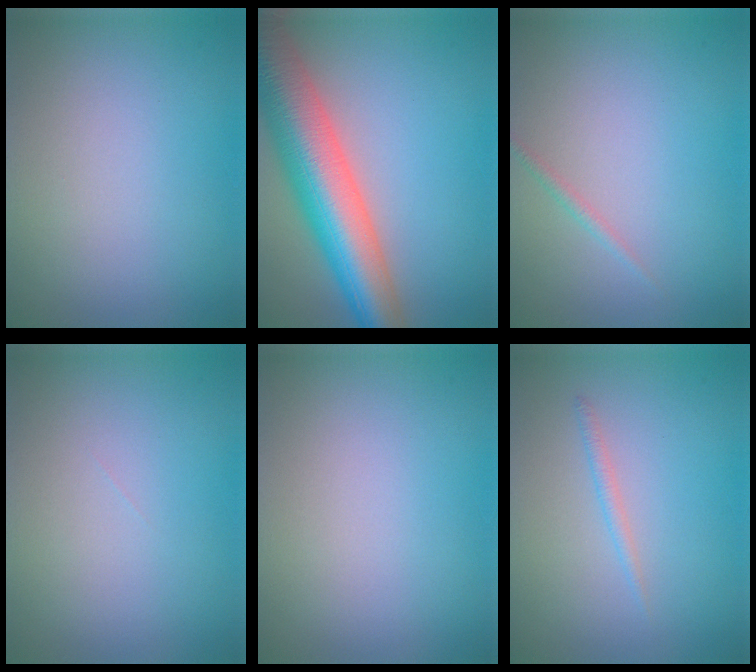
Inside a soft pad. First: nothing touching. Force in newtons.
{"total": 11.0, "press": 11.0, "slide": 0.6}
{"total": 0.7, "press": 0.7, "slide": 0.1}
{"total": 0.0}
{"total": 0.0}
{"total": 0.9, "press": 0.9, "slide": 0.1}